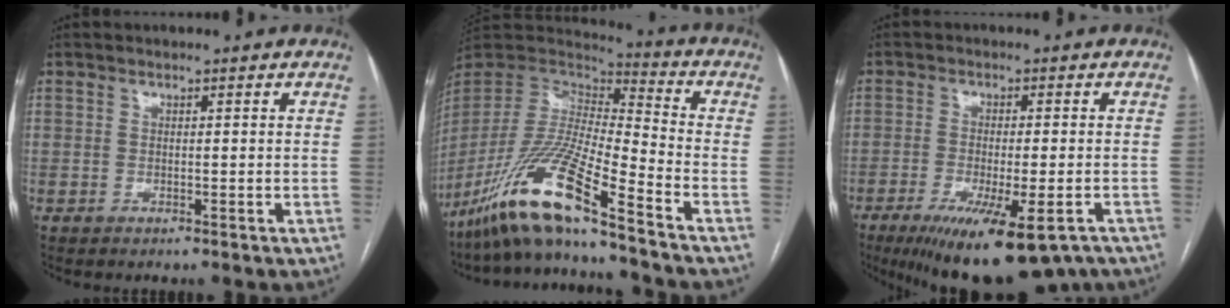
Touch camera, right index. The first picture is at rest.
{"total": 17.3, "force": [-12.5, -0.2, 12.0], "torque": [-0.246, -0.031, -0.244]}
{"total": 17.2, "force": [-12.0, 4.0, 11.6], "torque": [-0.147, -0.029, -0.169]}